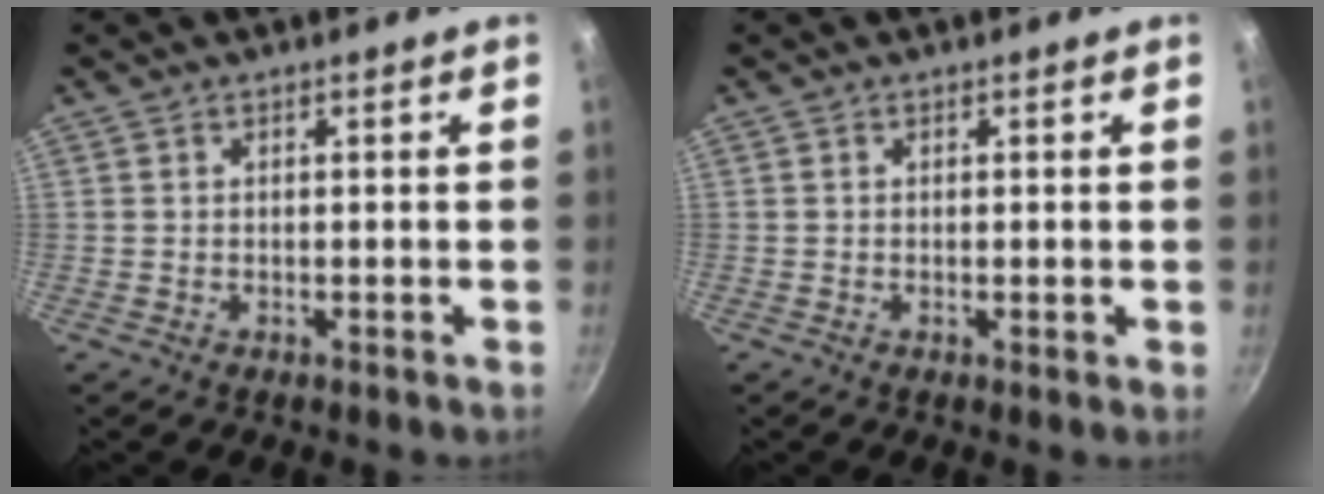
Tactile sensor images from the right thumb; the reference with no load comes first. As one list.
[{"total": 0.6, "force": [-0.1, 0.0, 0.6], "torque": [-0.010, -0.002, -0.003]}]